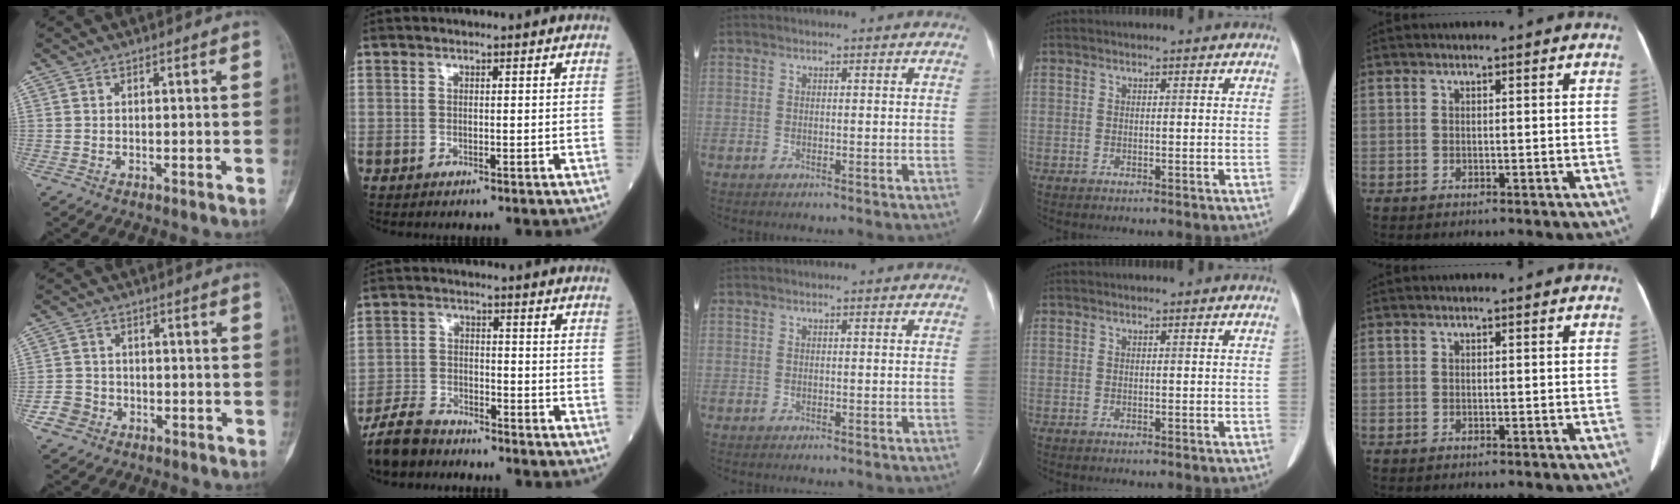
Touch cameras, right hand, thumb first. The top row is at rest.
{"thumb": {"total": 3.7, "force": [-1.9, 3.2, 0.5], "torque": [0.003, 0.018, -0.034]}, "index": {"total": 6.8, "force": [-6.2, 2.1, 1.8], "torque": [-0.045, -0.016, -0.118]}}